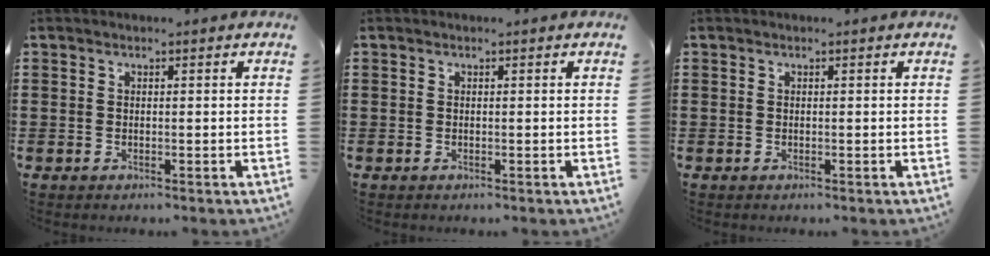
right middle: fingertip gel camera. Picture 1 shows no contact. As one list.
[{"total": 0.0}, {"total": 0.0}]